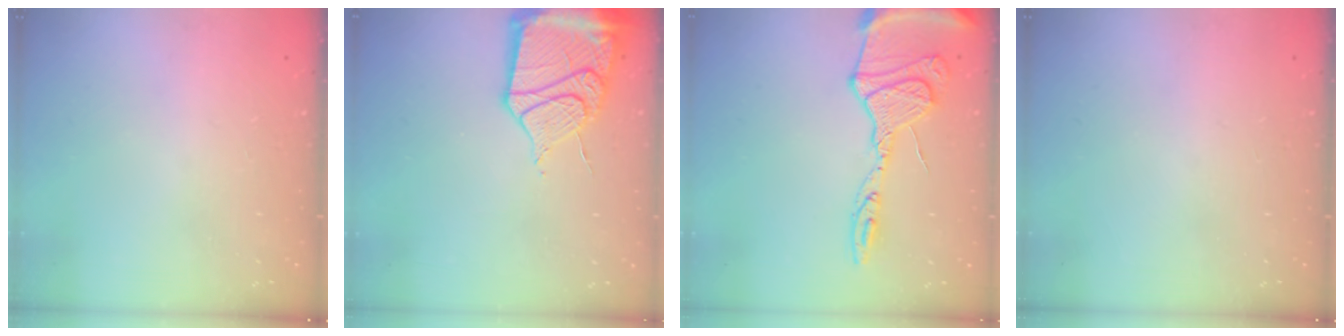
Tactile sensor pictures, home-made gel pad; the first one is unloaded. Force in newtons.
{"total": 17.5, "press": 17.4, "slide": 1.8}
{"total": 17.5, "press": 17.4, "slide": 1.6}
{"total": 0.0}